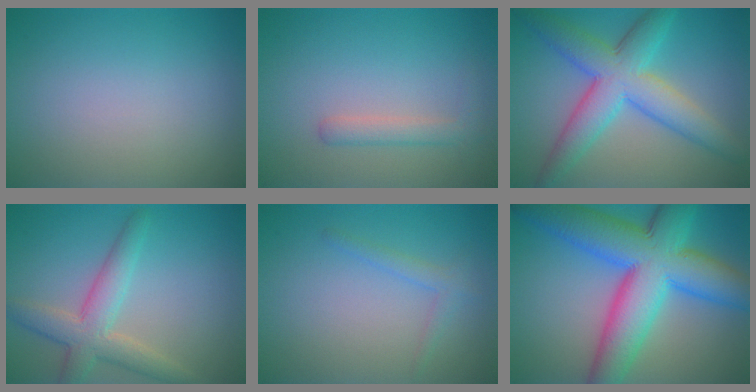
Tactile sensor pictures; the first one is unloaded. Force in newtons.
{"total": 1.8, "press": 1.8, "slide": 0.1}
{"total": 7.6, "press": 7.5, "slide": 0.3}
{"total": 4.5, "press": 4.5, "slide": 0.1}
{"total": 1.4, "press": 1.4, "slide": 0.1}
{"total": 12.7, "press": 12.7, "slide": 0.3}